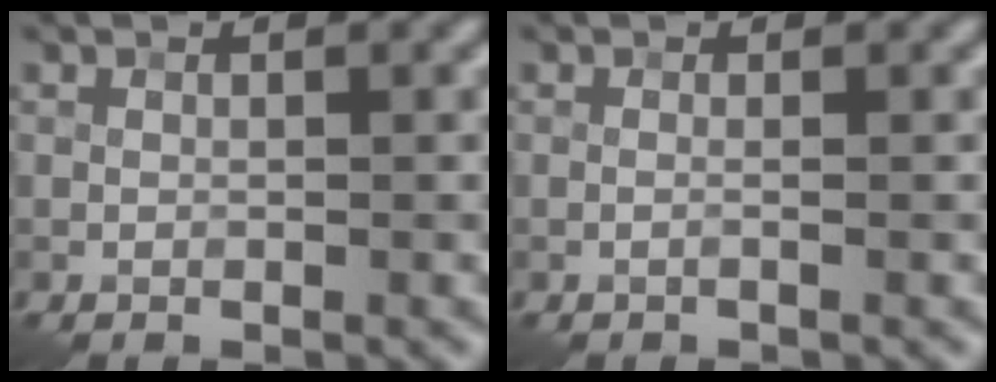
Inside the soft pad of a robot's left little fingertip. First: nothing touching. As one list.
[{"total": 0.7, "force": [-0.1, 0.2, 0.7], "torque": [-0.008, -0.009, -0.010]}]